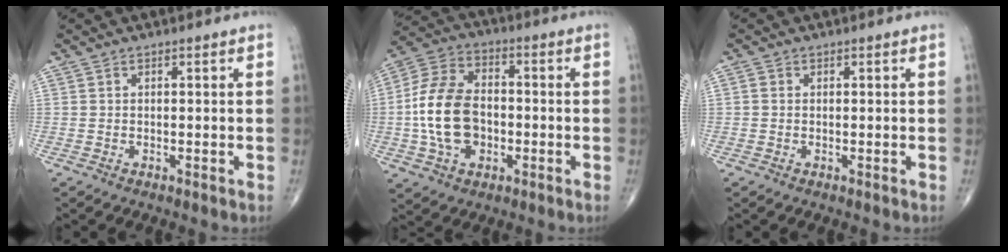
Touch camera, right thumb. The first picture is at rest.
{"total": 14.8, "force": [-1.9, 9.9, 10.9], "torque": [-0.202, 0.027, -0.037]}
{"total": 0.8, "force": [0.0, 0.7, 0.3], "torque": [-0.003, 0.001, -0.001]}